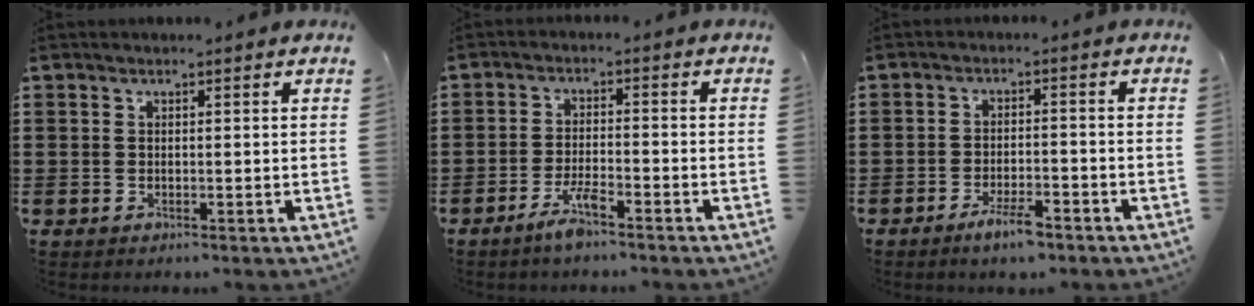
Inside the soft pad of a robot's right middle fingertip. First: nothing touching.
{"total": 4.1, "force": [-2.9, 0.5, 2.9], "torque": [-0.063, 0.000, -0.055]}
{"total": 4.0, "force": [-2.8, 0.9, 2.7], "torque": [-0.048, 0.005, -0.052]}